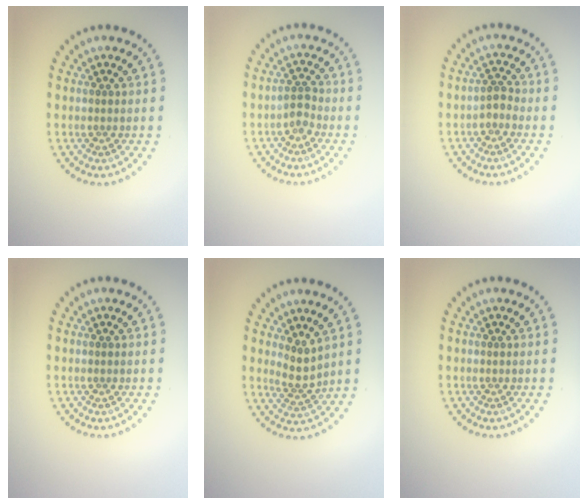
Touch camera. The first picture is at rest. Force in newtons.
{"total": 1.5, "press": 1.2, "slide": 0.9}
{"total": 1.2, "press": 1.0, "slide": 0.7}
{"total": 0.0}
{"total": 2.3, "press": 1.6, "slide": 1.6}
{"total": 0.0}